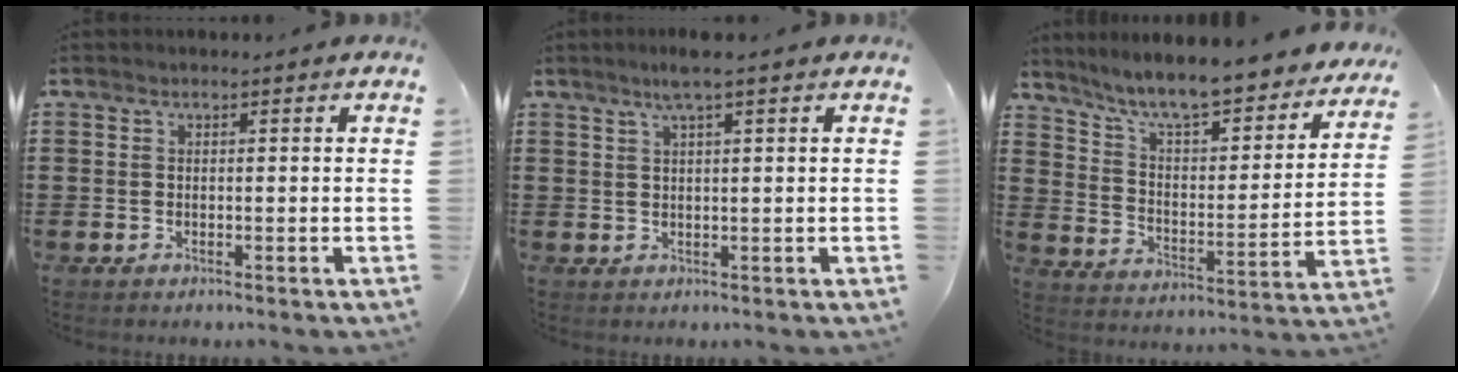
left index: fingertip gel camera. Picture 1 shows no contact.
{"total": 2.9, "force": [2.0, -0.1, 2.1], "torque": [-0.045, 0.002, 0.034]}
{"total": 7.7, "force": [7.0, 0.2, 3.2], "torque": [-0.091, -0.052, 0.117]}